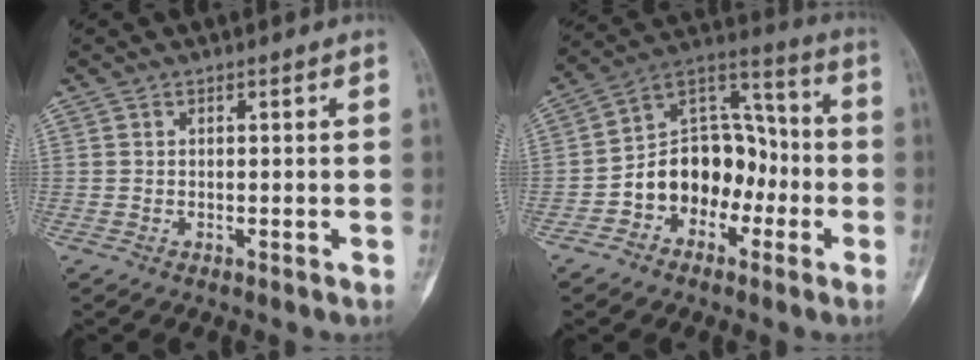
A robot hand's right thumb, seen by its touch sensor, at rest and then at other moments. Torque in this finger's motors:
{"motor_torque": [0.22, 0.23, 0.84, -0.79, 0.05]}